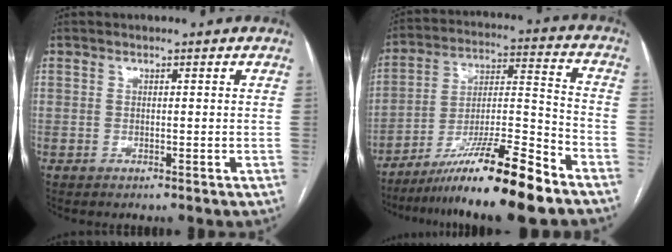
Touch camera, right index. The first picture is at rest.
{"total": 16.8, "force": [-12.7, -0.3, 11.1], "torque": [-0.196, -0.013, -0.219]}